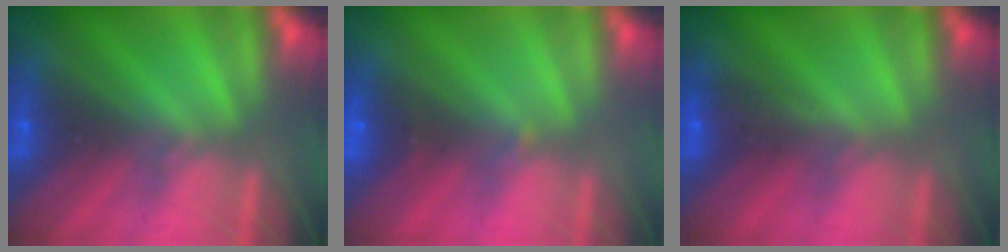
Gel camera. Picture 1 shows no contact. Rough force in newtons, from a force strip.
{"total": 1.5}
{"total": 2.8}